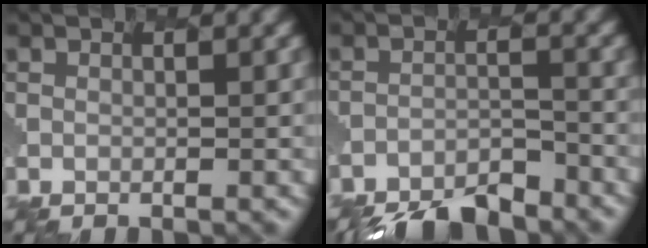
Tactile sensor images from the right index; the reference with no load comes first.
{"total": 7.7, "force": [-7.3, 1.5, 1.8], "torque": [-0.043, -0.017, -0.111]}